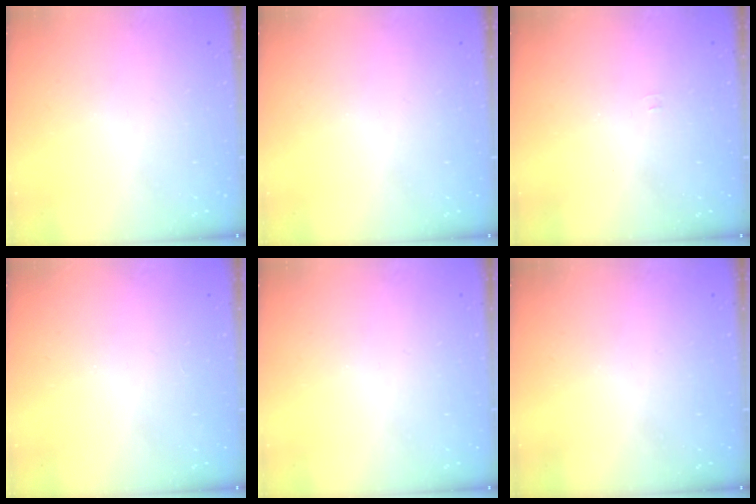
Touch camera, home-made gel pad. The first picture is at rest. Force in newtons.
{"total": 0.0}
{"total": 3.3, "press": 3.3, "slide": 0.4}
{"total": 2.8, "press": 2.8, "slide": 0.4}
{"total": 0.0}
{"total": 0.0}